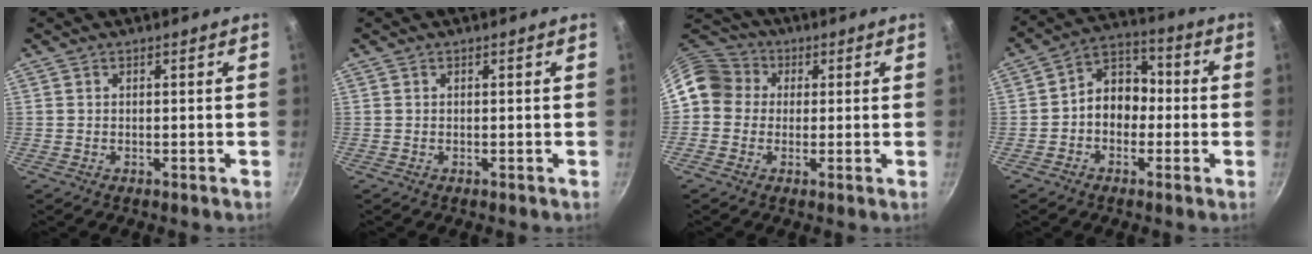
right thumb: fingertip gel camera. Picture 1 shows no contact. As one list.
[{"total": 0.0}, {"total": 10.2, "force": [1.4, 9.1, 4.5], "torque": [-0.063, 0.028, 0.006]}, {"total": 9.3, "force": [-1.1, 7.2, 5.7], "torque": [-0.040, 0.038, -0.035]}]